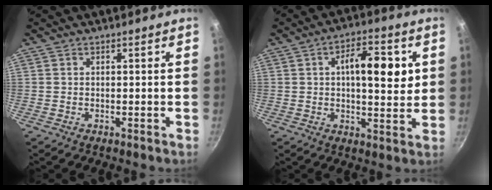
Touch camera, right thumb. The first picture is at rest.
{"total": 11.2, "force": [2.2, 5.0, 9.9], "torque": [-0.122, -0.002, 0.022]}